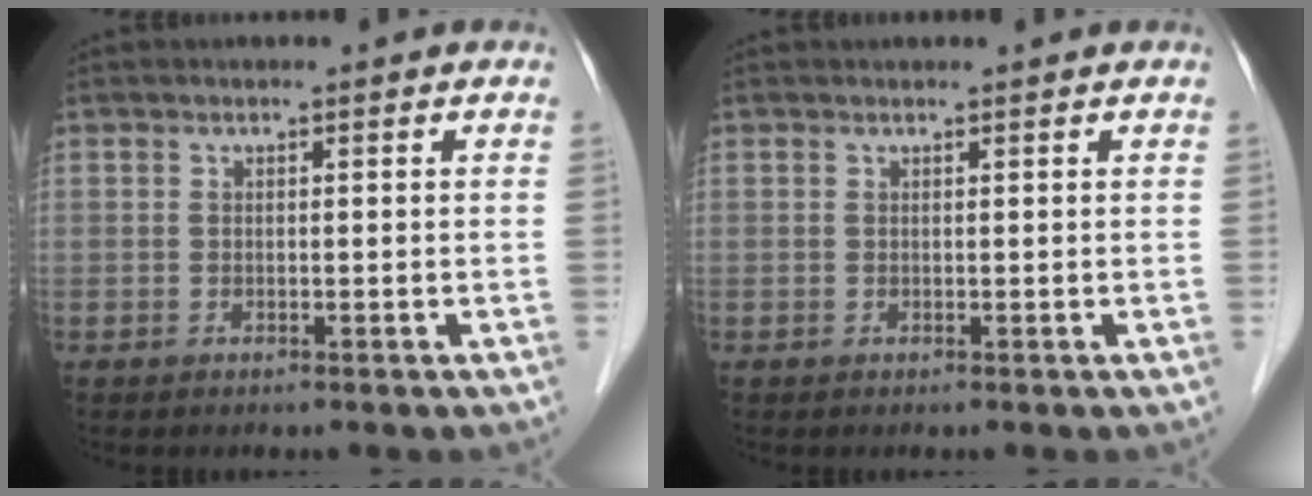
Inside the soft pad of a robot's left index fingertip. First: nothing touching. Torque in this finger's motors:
{"motor_torque": [0.18, -0.14, 0.08, -0.01]}